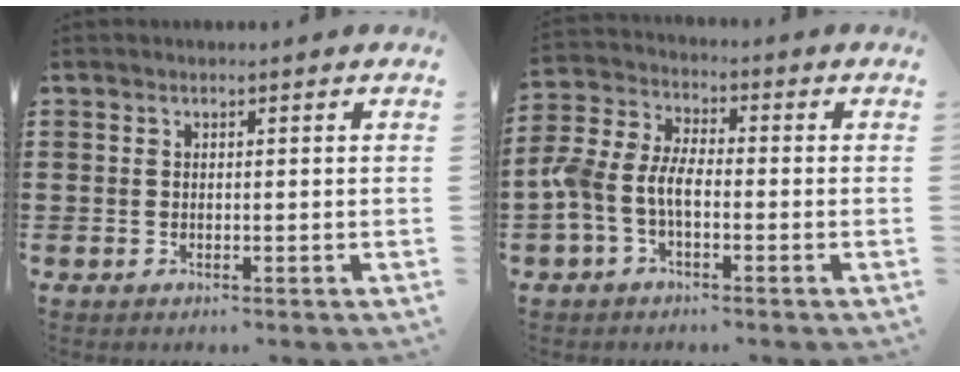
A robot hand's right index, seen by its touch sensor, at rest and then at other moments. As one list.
[{"total": 5.8, "force": [-2.2, 3.1, 4.4], "torque": [-0.128, -0.006, -0.054]}]